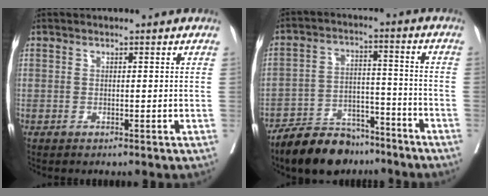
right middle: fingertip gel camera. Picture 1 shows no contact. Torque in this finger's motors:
{"motor_torque": [1.02, -1.12, 0.19, 0.02]}